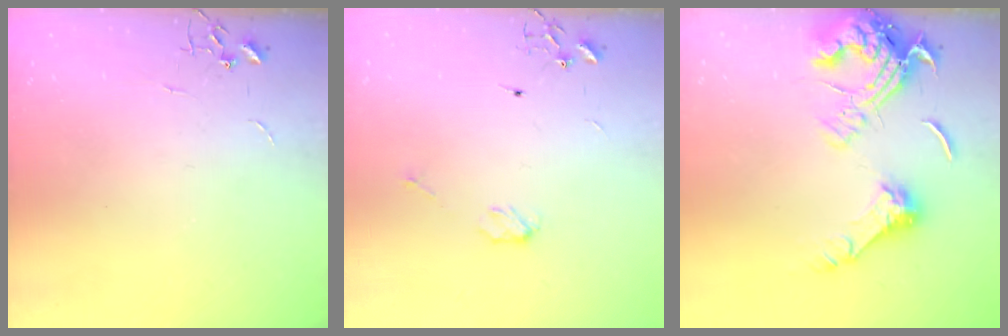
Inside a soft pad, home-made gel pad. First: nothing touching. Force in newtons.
{"total": 4.0, "press": 3.9, "slide": 0.3}
{"total": 17.0, "press": 16.9, "slide": 1.9}